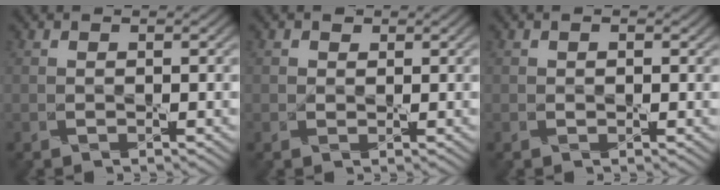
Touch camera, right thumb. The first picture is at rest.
{"total": 1.1, "force": [0.5, 0.9, -0.2], "torque": [0.005, 0.003, 0.004]}
{"total": 0.6, "force": [0.1, 0.5, 0.1], "torque": [0.001, -0.001, -0.002]}